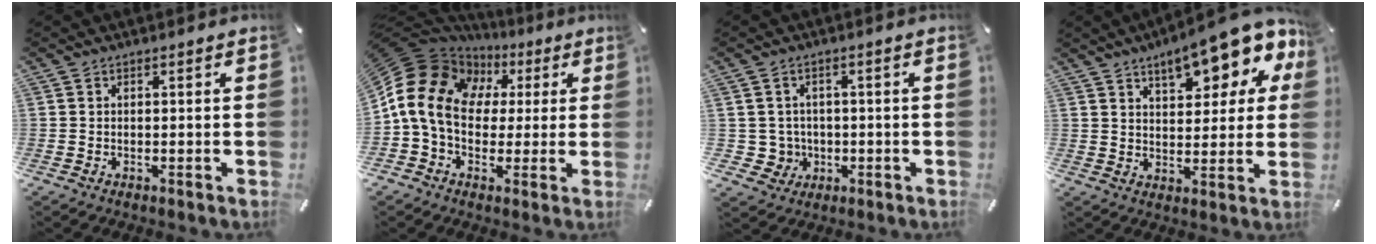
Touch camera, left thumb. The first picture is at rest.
{"total": 15.7, "force": [1.3, 13.1, 8.5], "torque": [-0.196, 0.001, 0.023]}
{"total": 5.3, "force": [-0.3, 5.2, 0.4], "torque": [-0.018, 0.005, -0.003]}
{"total": 14.5, "force": [9.2, 6.3, 9.2], "torque": [-0.121, -0.048, 0.152]}